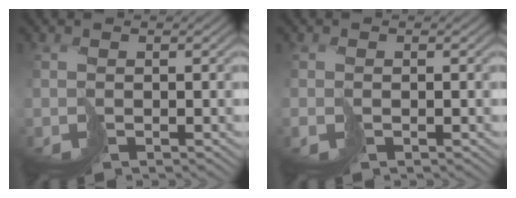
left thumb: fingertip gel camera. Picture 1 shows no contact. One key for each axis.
{"total": 0.7, "fx": -0.1, "fy": 0.3, "fz": 0.6, "tx": -0.013, "ty": -0.003, "tz": 0.000}